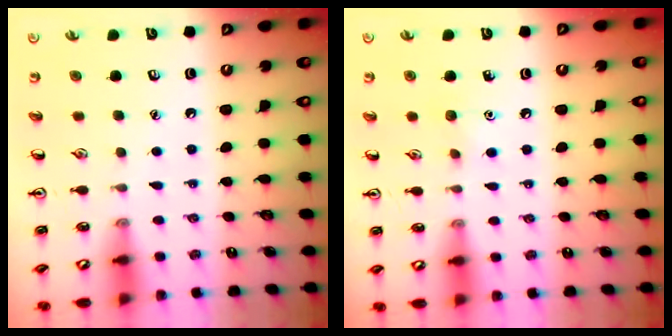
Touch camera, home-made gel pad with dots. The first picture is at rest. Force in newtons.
{"total": 5.6, "press": 5.3, "slide": 1.8}